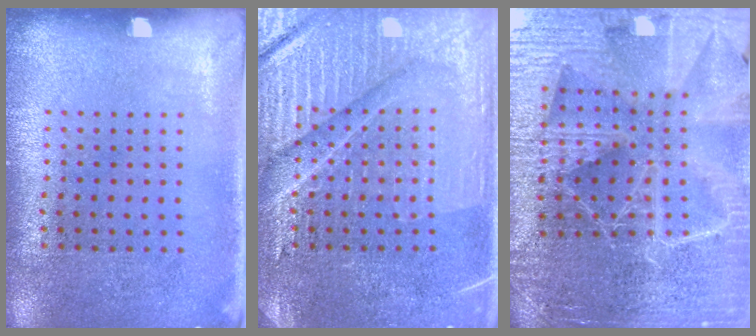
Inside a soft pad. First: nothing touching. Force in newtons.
{"total": 4.3, "press": 4.2, "slide": 0.8}
{"total": 5.1, "press": 4.7, "slide": 2.1}